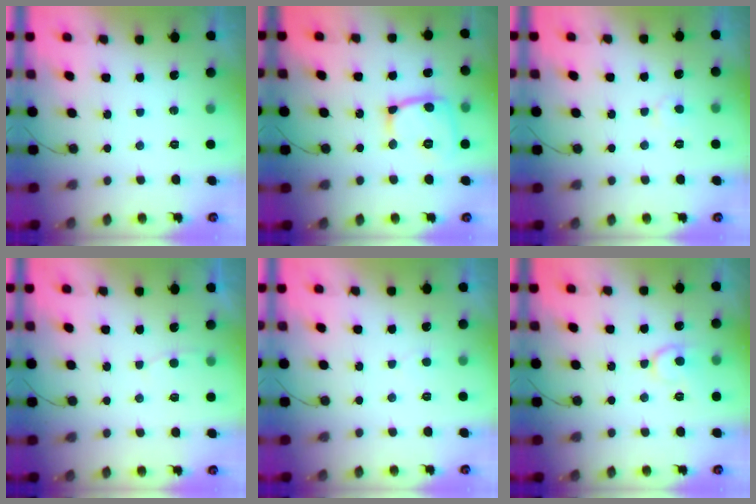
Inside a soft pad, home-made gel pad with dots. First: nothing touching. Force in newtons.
{"total": 14.1, "press": 14.1, "slide": 1.0}
{"total": 3.8, "press": 3.8, "slide": 0.3}
{"total": 2.5, "press": 2.5, "slide": 0.3}
{"total": 2.8, "press": 2.8, "slide": 0.3}
{"total": 9.5, "press": 9.5, "slide": 0.8}